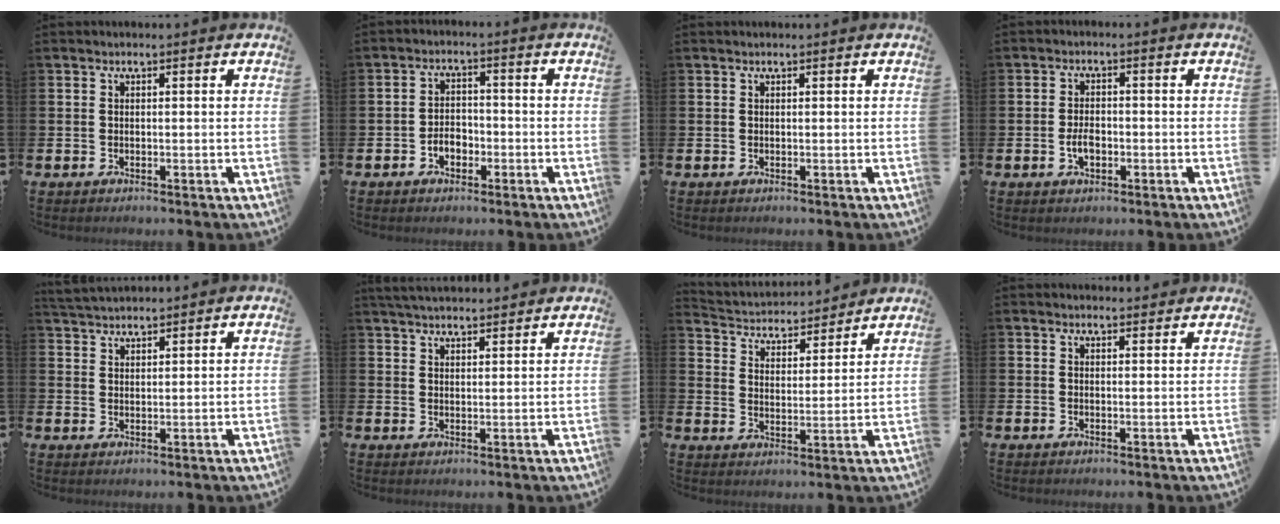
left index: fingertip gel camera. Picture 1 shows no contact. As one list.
[{"total": 3.0, "force": [-1.4, 2.1, 1.7], "torque": [-0.034, 0.005, -0.030]}, {"total": 0.0}, {"total": 2.9, "force": [-0.7, 1.7, 2.3], "torque": [-0.041, 0.003, -0.013]}, {"total": 2.9, "force": [2.9, 0.4, 0.3], "torque": [-0.013, -0.010, 0.054]}, {"total": 3.6, "force": [3.6, 0.4, 0.6], "torque": [-0.017, -0.014, 0.066]}, {"total": 4.0, "force": [3.8, 1.3, -0.1], "torque": [-0.025, -0.033, 0.061]}, {"total": 1.2, "force": [1.2, 0.2, 0.1], "torque": [0.007, -0.004, 0.021]}]